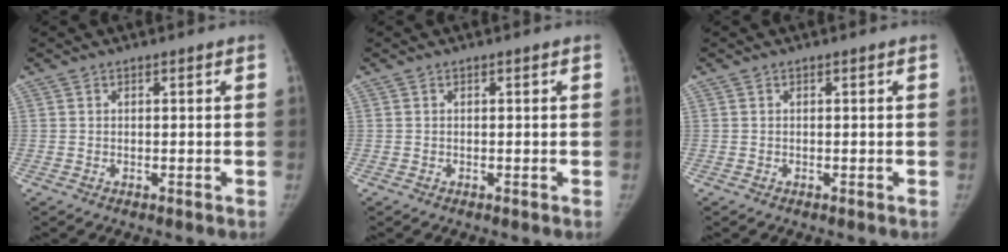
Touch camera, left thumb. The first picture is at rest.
{"total": 0.0}
{"total": 0.0}